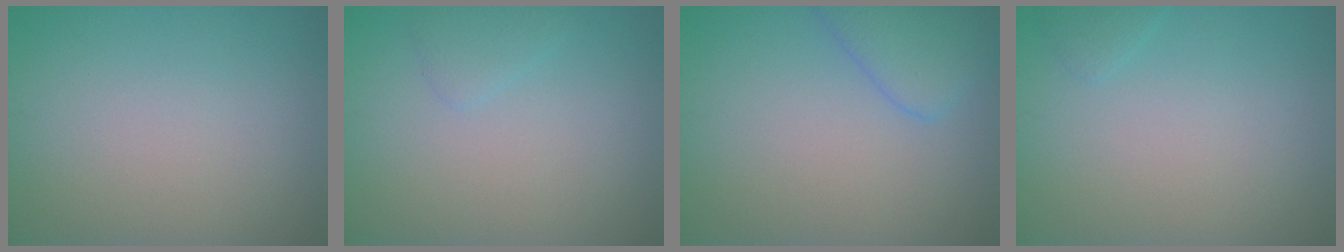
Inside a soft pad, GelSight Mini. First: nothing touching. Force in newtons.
{"total": 1.1, "press": 1.1, "slide": 0.1}
{"total": 3.5, "press": 3.5, "slide": 0.2}
{"total": 0.7, "press": 0.7, "slide": 0.1}